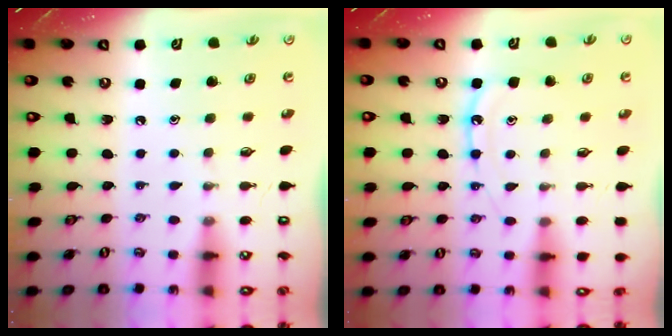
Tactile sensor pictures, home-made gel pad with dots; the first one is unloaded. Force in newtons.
{"total": 10.2, "press": 10.1, "slide": 0.5}